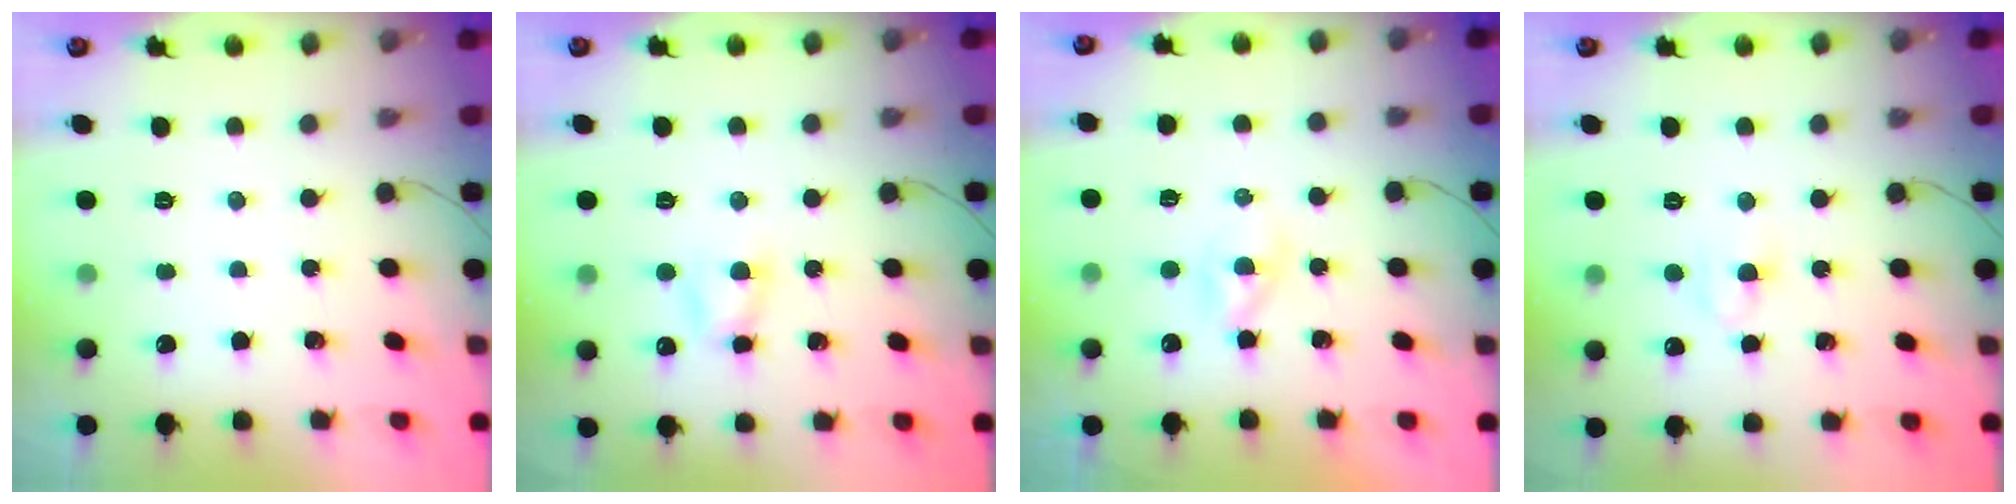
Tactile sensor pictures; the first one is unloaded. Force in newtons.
{"total": 4.6, "press": 4.4, "slide": 1.4}
{"total": 1.9, "press": 1.6, "slide": 0.9}
{"total": 3.5, "press": 3.3, "slide": 1.1}